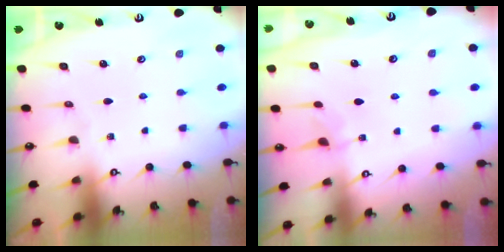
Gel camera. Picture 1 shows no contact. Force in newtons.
{"total": 2.7, "press": 2.7, "slide": 0.2}